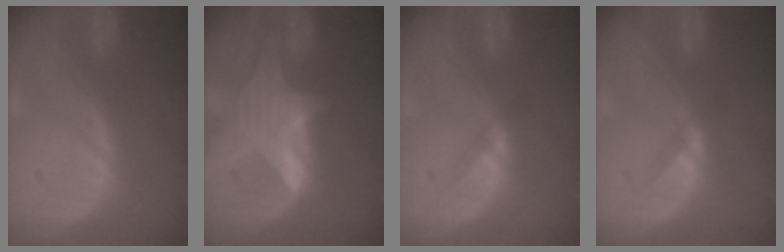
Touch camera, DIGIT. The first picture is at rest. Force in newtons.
{"total": 6.1, "press": 6.1, "slide": 0.1}
{"total": 1.4, "press": 1.1, "slide": 0.8}
{"total": 1.4, "press": 1.1, "slide": 0.8}